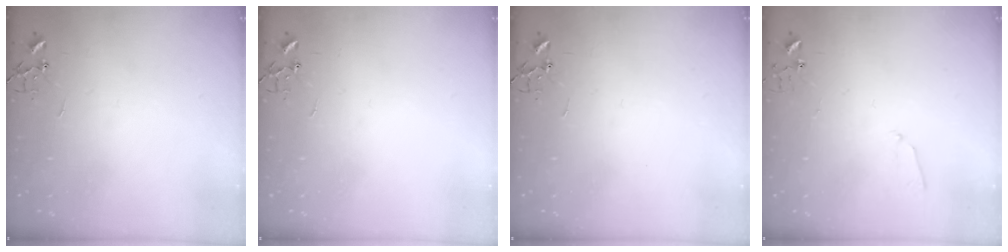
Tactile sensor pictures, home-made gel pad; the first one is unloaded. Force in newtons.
{"total": 0.0}
{"total": 0.0}
{"total": 5.0, "press": 5.0, "slide": 0.7}